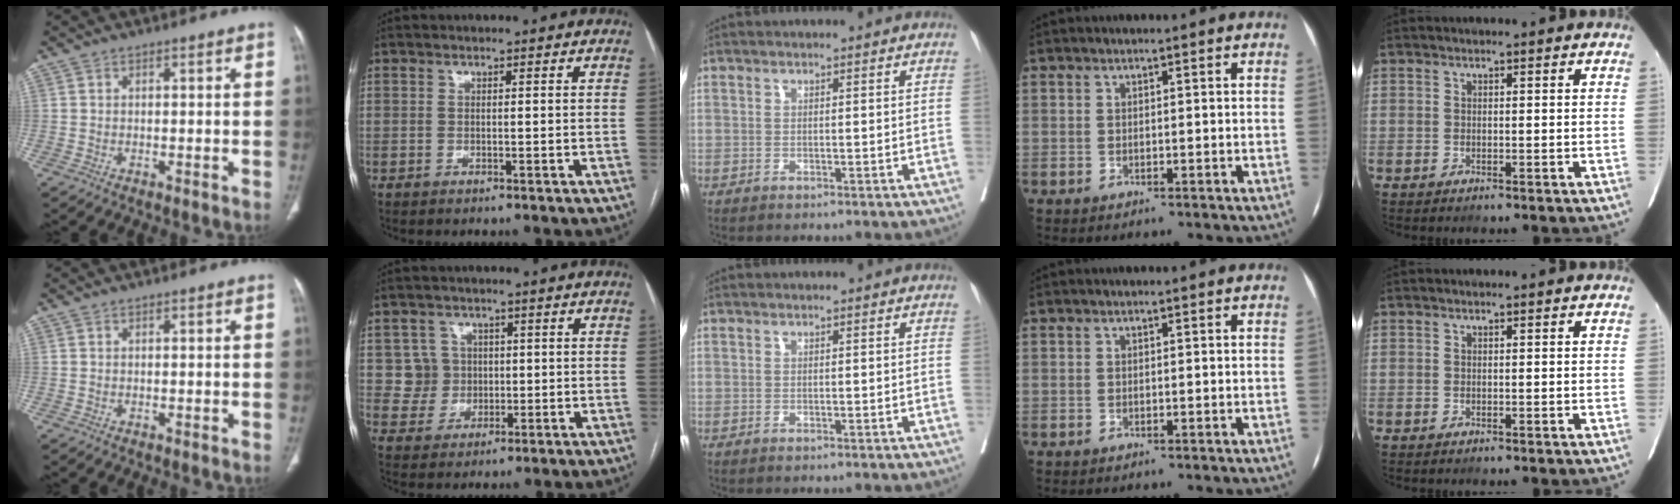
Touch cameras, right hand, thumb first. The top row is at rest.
{"index": {"total": 4.7, "force": [0.7, 4.7, 0.0], "torque": [0.007, 0.017, 0.018]}}